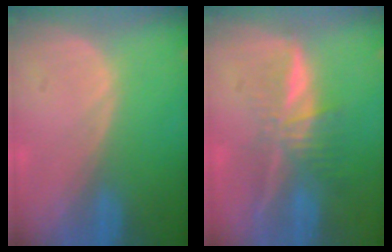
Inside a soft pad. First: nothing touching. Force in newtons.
{"total": 6.7, "press": 5.8, "slide": 3.3}